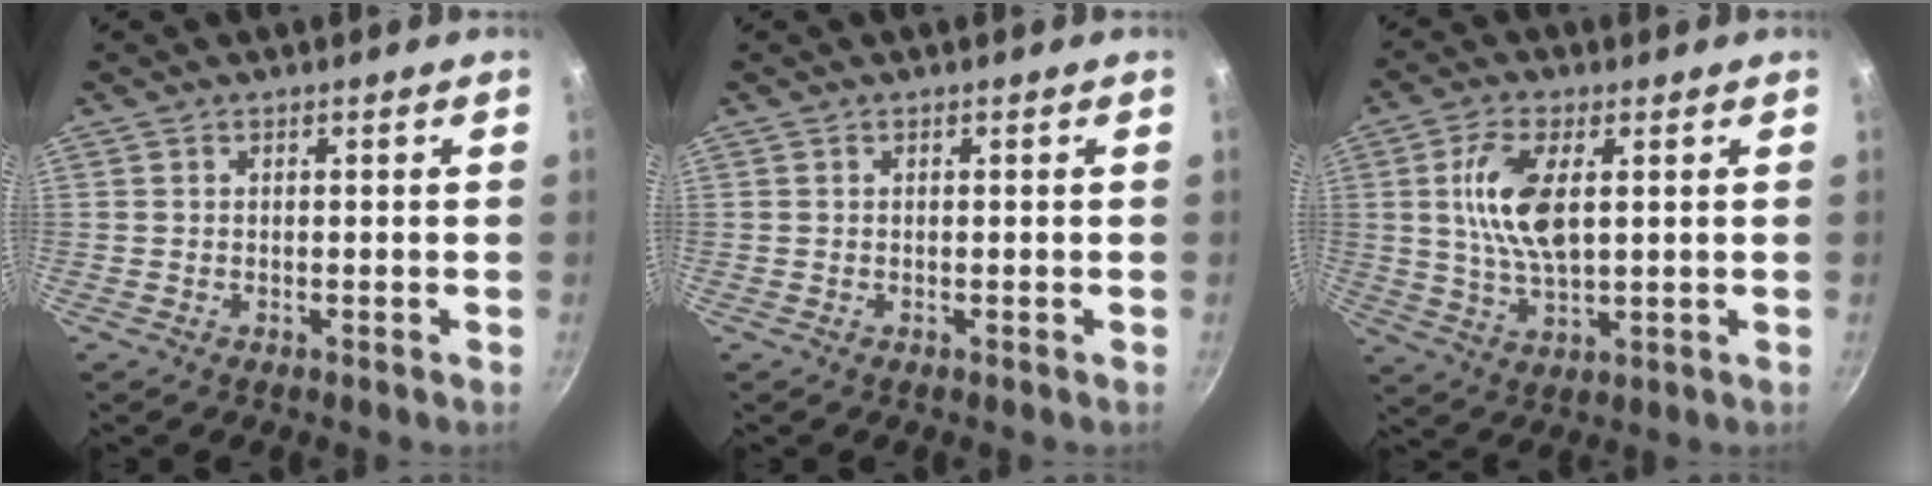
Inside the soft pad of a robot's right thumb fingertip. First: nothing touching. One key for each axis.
{"total": 0.0}
{"total": 10.8, "fx": 2.2, "fy": 5.0, "fz": 9.3, "tx": -0.178, "ty": -0.006, "tz": 0.044}